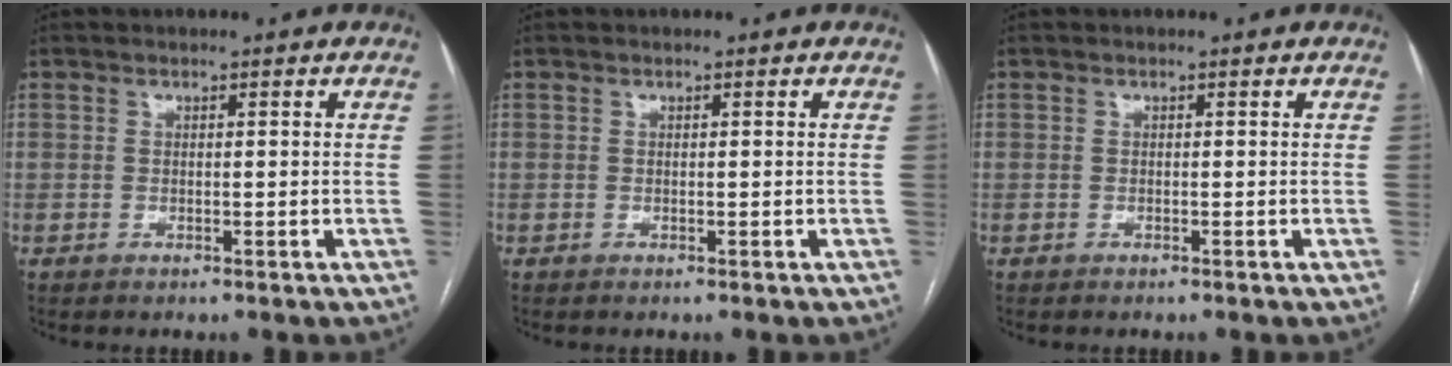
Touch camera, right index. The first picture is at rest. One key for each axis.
{"total": 0.0}
{"total": 0.0}